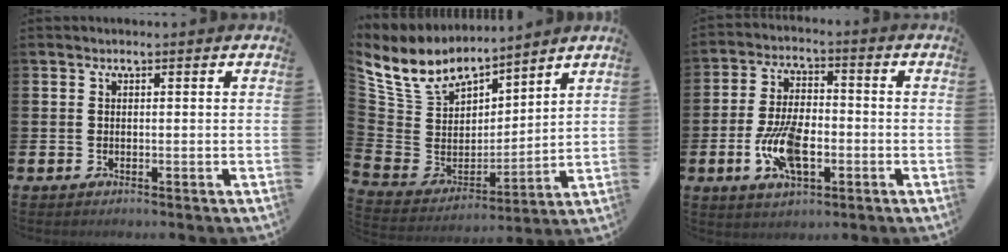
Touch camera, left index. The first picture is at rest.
{"total": 8.6, "force": [7.6, 3.9, 0.8], "torque": [-0.074, -0.061, 0.141]}
{"total": 9.2, "force": [-2.4, 4.3, 7.7], "torque": [-0.158, -0.002, -0.043]}